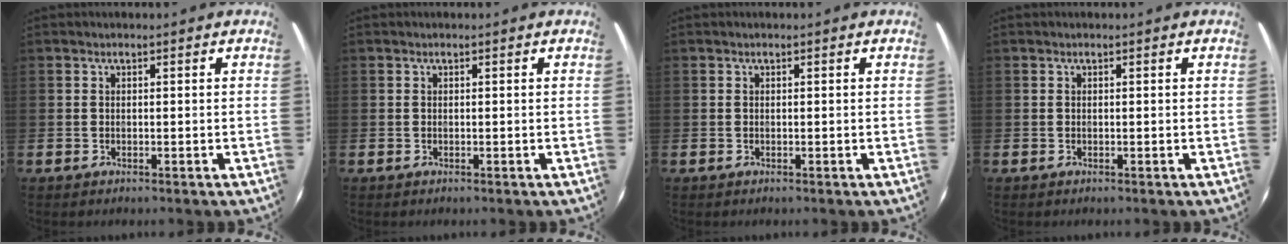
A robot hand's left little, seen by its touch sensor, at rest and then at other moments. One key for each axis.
{"total": 0.0}
{"total": 0.0}
{"total": 0.0}